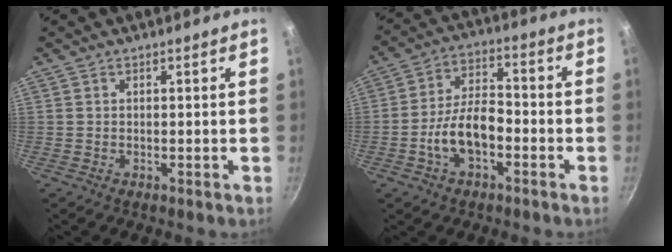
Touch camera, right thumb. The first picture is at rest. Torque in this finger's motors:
{"motor_torque": [1.07, 2.33, 1.08, -0.79, 0.12]}